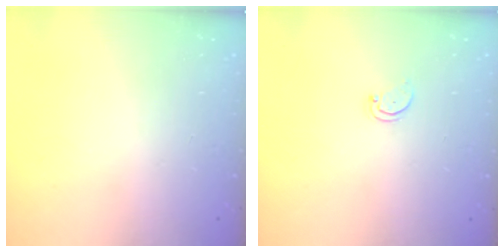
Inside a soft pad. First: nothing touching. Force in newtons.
{"total": 1.5, "press": 1.5, "slide": 0.3}